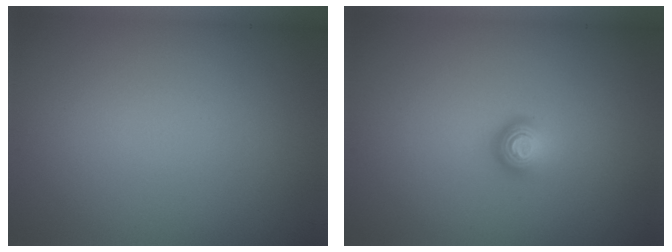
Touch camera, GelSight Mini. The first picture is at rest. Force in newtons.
{"total": 1.6, "press": 1.1, "slide": 1.1}